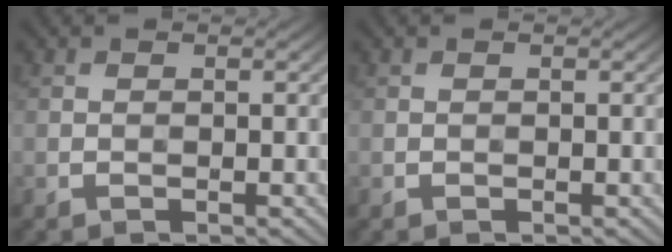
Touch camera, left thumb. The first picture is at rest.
{"total": 0.0}